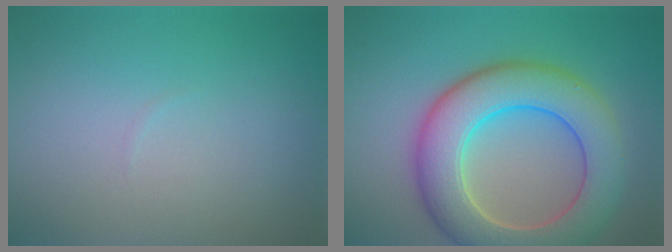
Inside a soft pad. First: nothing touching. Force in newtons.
{"total": 9.3, "press": 9.3, "slide": 0.6}